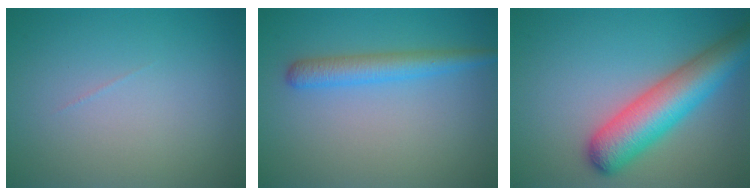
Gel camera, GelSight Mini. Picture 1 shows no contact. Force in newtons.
{"total": 3.0, "press": 3.0, "slide": 0.2}
{"total": 7.4, "press": 7.4, "slide": 0.3}